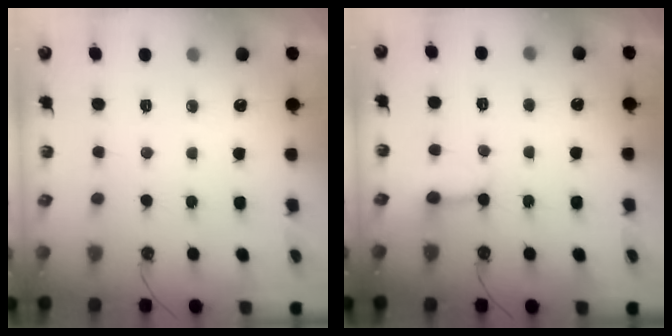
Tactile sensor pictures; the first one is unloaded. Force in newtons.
{"total": 3.1, "press": 3.0, "slide": 0.4}